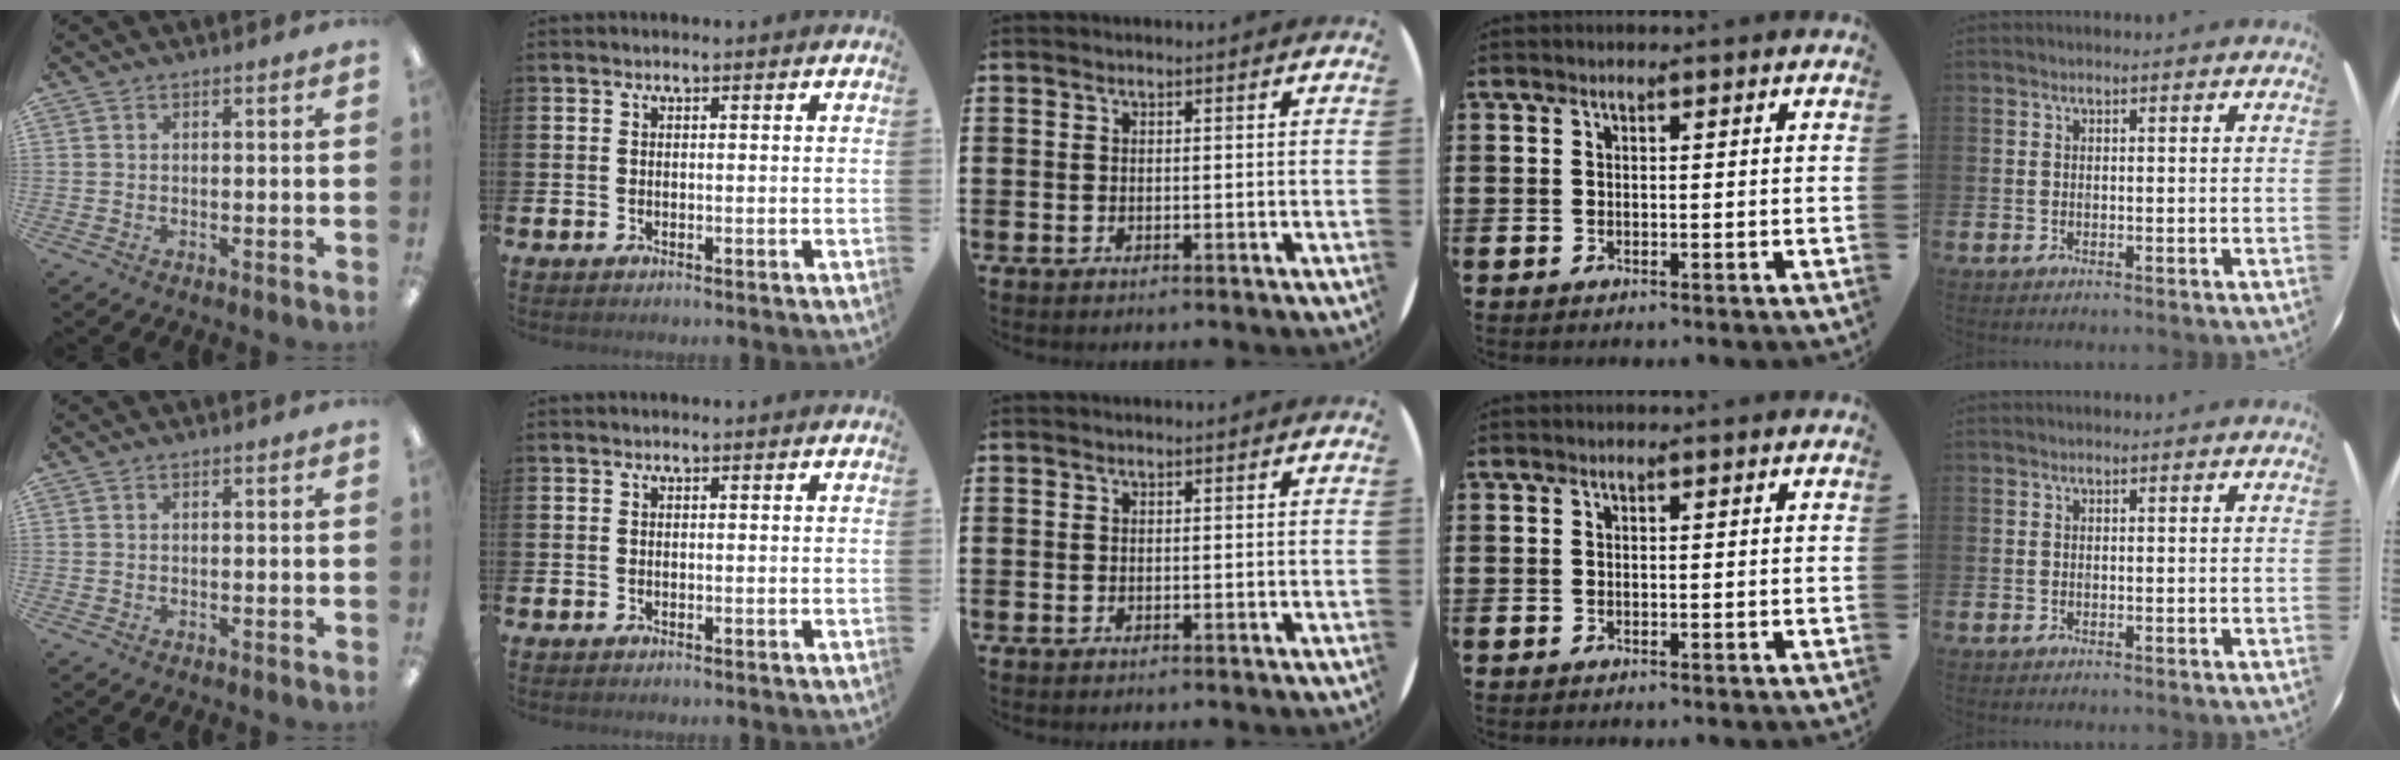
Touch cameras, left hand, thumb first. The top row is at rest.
{}